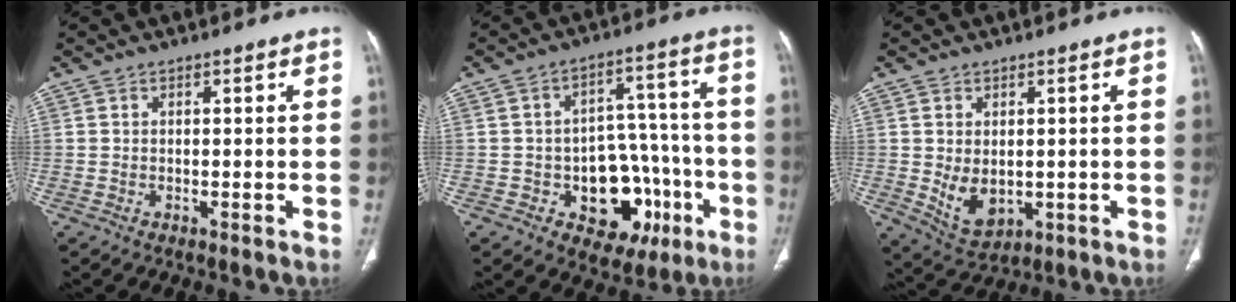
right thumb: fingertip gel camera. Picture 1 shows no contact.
{"total": 15.8, "force": [-5.6, 10.6, 10.3], "torque": [-0.082, 0.048, -0.065]}
{"total": 6.4, "force": [-0.3, 4.3, 4.8], "torque": [-0.073, -0.011, 0.017]}